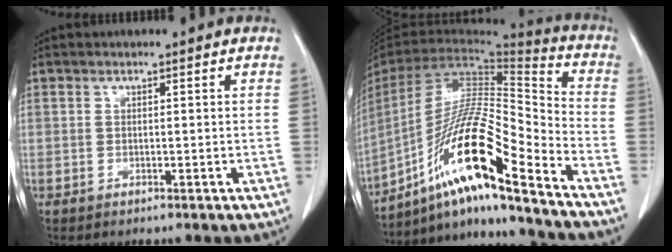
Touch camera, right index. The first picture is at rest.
{"total": 20.2, "force": [-12.9, 0.6, 15.5], "torque": [-0.311, -0.008, -0.240]}